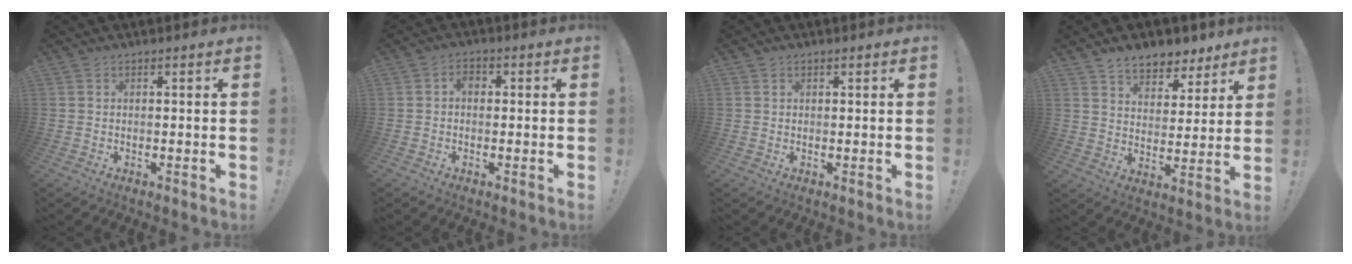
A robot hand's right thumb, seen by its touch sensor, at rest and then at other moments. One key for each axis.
{"total": 2.8, "fx": -0.2, "fy": 1.9, "fz": 2.0, "tx": -0.030, "ty": 0.007, "tz": -0.007}
{"total": 0.8, "fx": 0.5, "fy": 0.6, "fz": 0.1, "tx": 0.005, "ty": -0.002, "tz": 0.009}
{"total": 9.2, "fx": 7.4, "fy": 4.9, "fz": 2.4, "tx": -0.026, "ty": -0.059, "tz": 0.138}